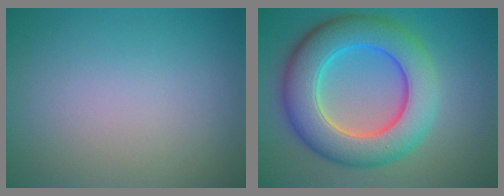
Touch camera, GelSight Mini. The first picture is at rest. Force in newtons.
{"total": 9.7, "press": 9.7, "slide": 0.4}